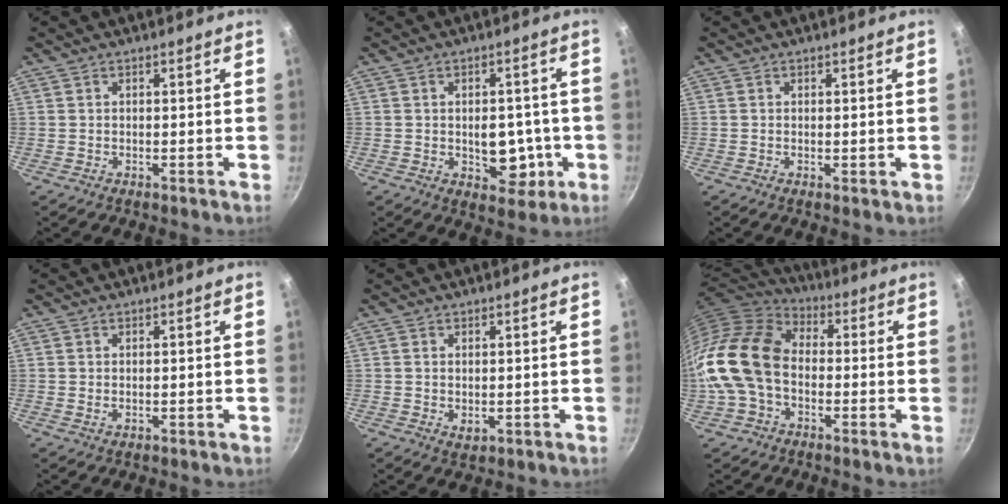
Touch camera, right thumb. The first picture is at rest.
{"total": 8.6, "force": [-1.3, 5.8, 6.3], "torque": [-0.043, 0.004, -0.010]}
{"total": 0.7, "force": [0.0, 0.2, 0.7], "torque": [-0.010, -0.001, -0.001]}
{"total": 0.6, "force": [0.2, 0.3, 0.4], "torque": [-0.005, -0.006, 0.003]}
{"total": 1.9, "force": [0.3, 1.3, 1.4], "torque": [-0.021, -0.004, 0.006]}
{"total": 17.1, "force": [-2.0, 12.1, 11.9], "torque": [-0.214, 0.039, -0.056]}